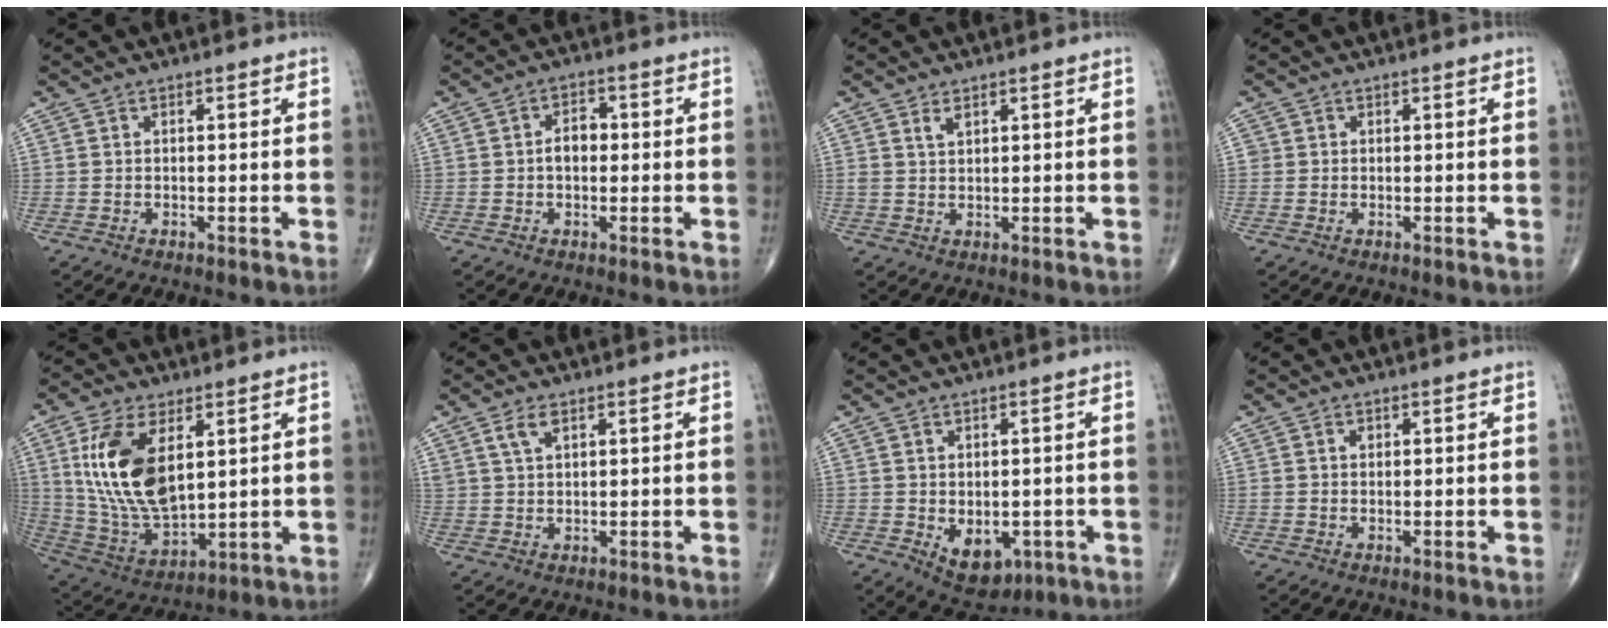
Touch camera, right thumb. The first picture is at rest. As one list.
[{"total": 3.7, "force": [-0.1, 2.5, 2.7], "torque": [-0.035, 0.012, -0.007]}, {"total": 1.7, "force": [1.1, 0.7, 1.0], "torque": [-0.016, -0.007, 0.025]}, {"total": 0.7, "force": [0.0, 0.7, 0.0], "torque": [0.005, 0.003, -0.001]}, {"total": 16.8, "force": [4.9, 8.5, 13.7], "torque": [-0.265, -0.022, 0.106]}, {"total": 3.3, "force": [1.9, 1.5, 2.2], "torque": [-0.043, -0.002, 0.042]}, {"total": 7.1, "force": [-1.8, 4.7, 5.0], "torque": [-0.045, -0.004, -0.008]}, {"total": 1.0, "force": [0.4, 0.8, 0.5], "torque": [-0.004, 0.000, 0.006]}]